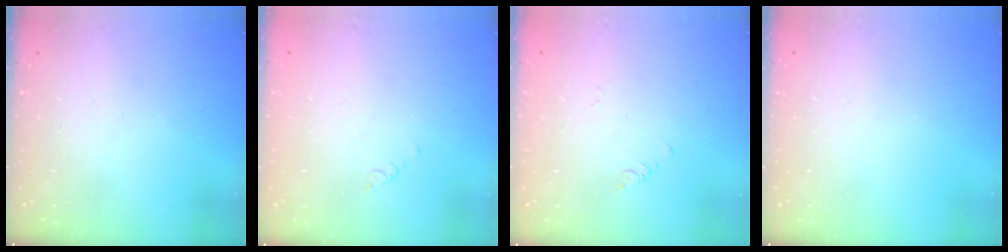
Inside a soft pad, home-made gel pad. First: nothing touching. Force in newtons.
{"total": 0.7, "press": 0.6, "slide": 0.2}
{"total": 1.9, "press": 1.9, "slide": 0.4}
{"total": 0.0}